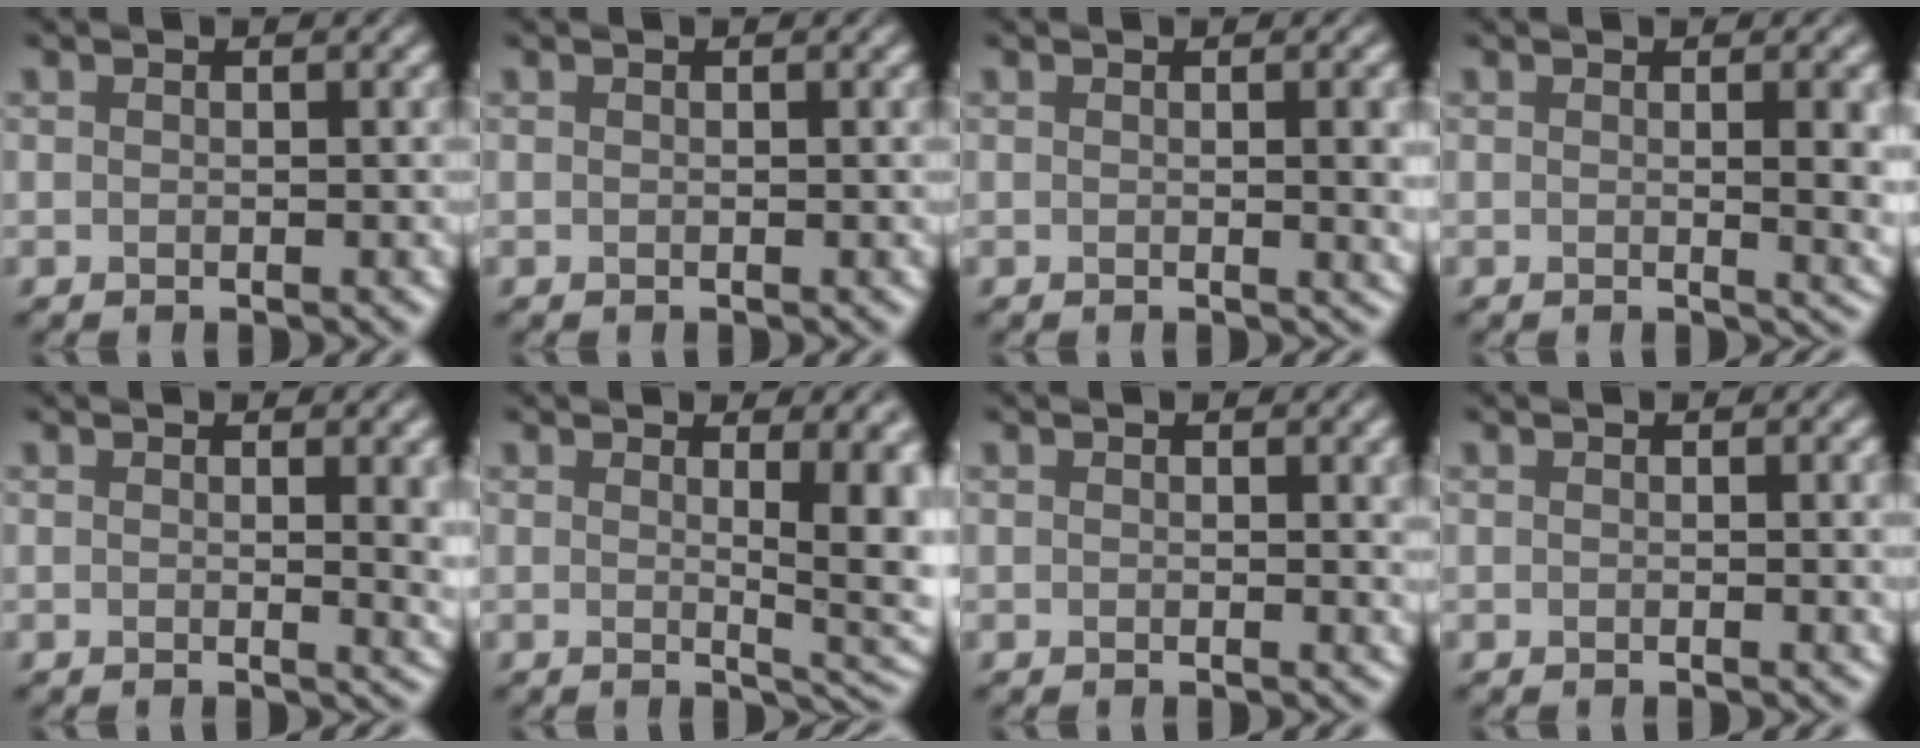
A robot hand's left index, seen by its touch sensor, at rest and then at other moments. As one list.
[{"total": 0.0}, {"total": 3.2, "force": [0.2, 0.9, 3.1], "torque": [-0.030, 0.002, 0.000]}, {"total": 4.6, "force": [0.3, 1.4, 4.4], "torque": [-0.045, -0.002, 0.006]}, {"total": 3.9, "force": [0.6, 1.3, 3.6], "torque": [-0.033, 0.000, 0.008]}, {"total": 6.9, "force": [1.1, 2.2, 6.5], "torque": [-0.059, -0.007, 0.020]}, {"total": 1.2, "force": [0.4, 0.2, 1.1], "torque": [-0.009, -0.001, 0.006]}, {"total": 1.2, "force": [0.1, 0.3, 1.2], "torque": [-0.010, 0.002, 0.000]}]